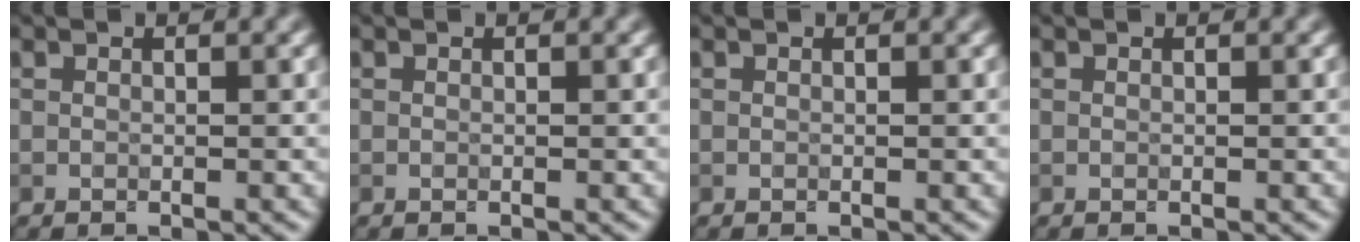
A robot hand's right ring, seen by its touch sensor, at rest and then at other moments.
{"total": 0.0}
{"total": 0.0}
{"total": 0.0}